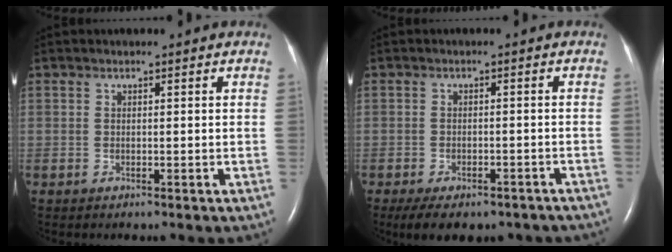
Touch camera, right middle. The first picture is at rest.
{"total": 12.9, "force": [-10.0, 5.5, 6.1], "torque": [-0.107, -0.006, -0.122]}